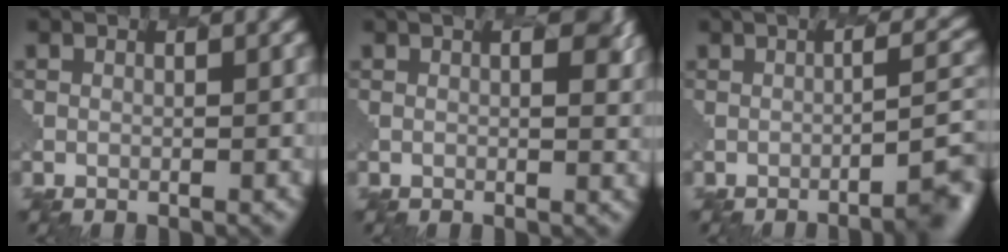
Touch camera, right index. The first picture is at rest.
{"total": 1.6, "force": [1.5, 0.0, -0.4], "torque": [0.007, 0.019, -0.002]}
{"total": 3.1, "force": [-0.7, 0.3, 3.0], "torque": [-0.042, 0.010, -0.025]}